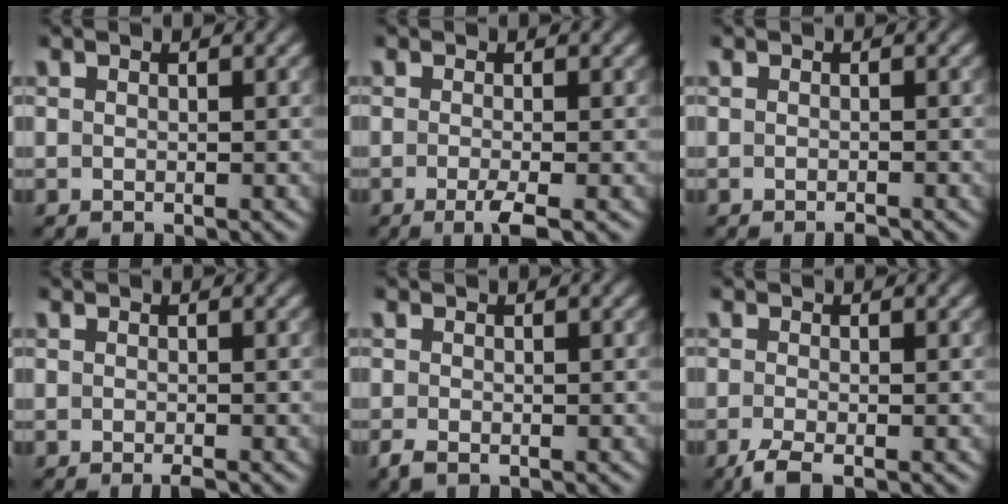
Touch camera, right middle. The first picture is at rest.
{"total": 2.4, "force": [-0.9, 0.5, 2.2], "torque": [-0.035, -0.004, -0.021]}
{"total": 0.8, "force": [-0.6, 0.1, 0.4], "torque": [-0.007, -0.001, -0.011]}
{"total": 0.9, "force": [-0.6, 0.1, 0.7], "torque": [-0.011, -0.004, -0.011]}
{"total": 1.1, "force": [-0.8, 0.2, 0.7], "torque": [-0.015, -0.006, -0.017]}
{"total": 2.2, "force": [-1.4, 0.4, 1.6], "torque": [-0.032, -0.007, -0.034]}